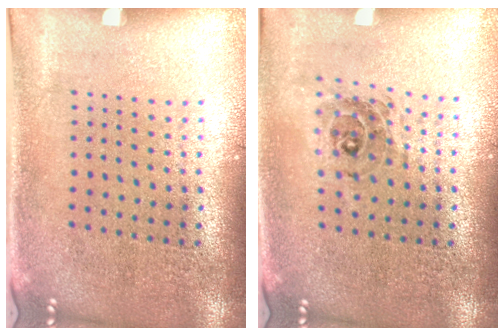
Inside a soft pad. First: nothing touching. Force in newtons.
{"total": 0.8, "press": 0.8, "slide": 0.1}